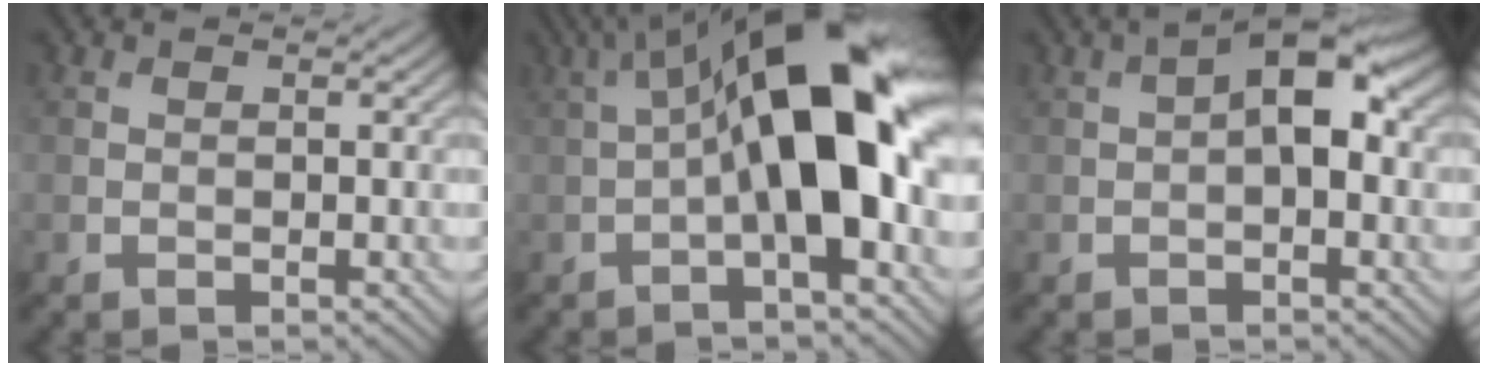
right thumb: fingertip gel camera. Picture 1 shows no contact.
{"total": 16.3, "force": [0.4, 5.4, 15.4], "torque": [-0.241, 0.038, -0.005]}
{"total": 6.6, "force": [1.0, 2.9, 5.8], "torque": [-0.096, 0.013, 0.010]}